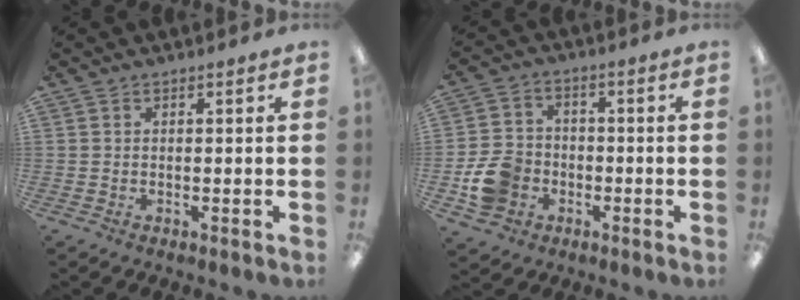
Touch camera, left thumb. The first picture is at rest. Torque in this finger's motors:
{"motor_torque": [-0.22, 0.29, 0.20, -0.14, 0.03]}